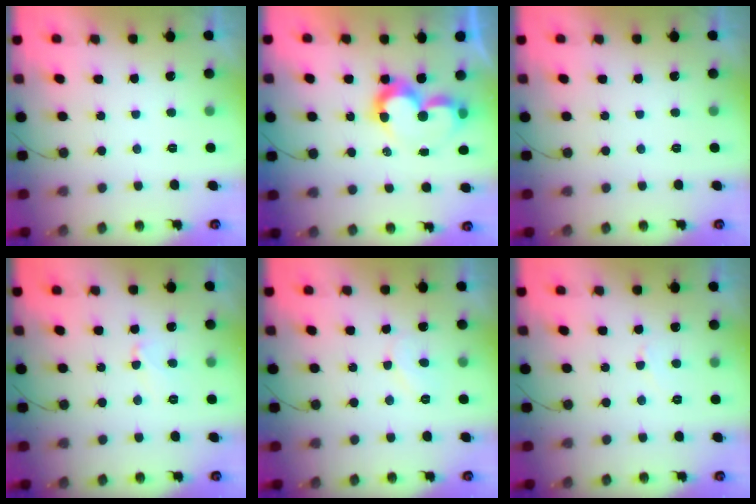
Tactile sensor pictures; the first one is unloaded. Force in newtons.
{"total": 8.9, "press": 8.9, "slide": 0.7}
{"total": 0.0}
{"total": 5.1, "press": 5.1, "slide": 0.6}
{"total": 5.4, "press": 5.3, "slide": 0.6}
{"total": 3.1, "press": 3.1, "slide": 0.4}